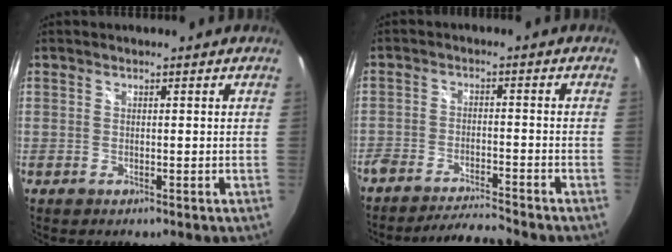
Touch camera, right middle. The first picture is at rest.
{"total": 8.2, "force": [-7.8, 0.1, 2.4], "torque": [-0.063, -0.001, -0.132]}